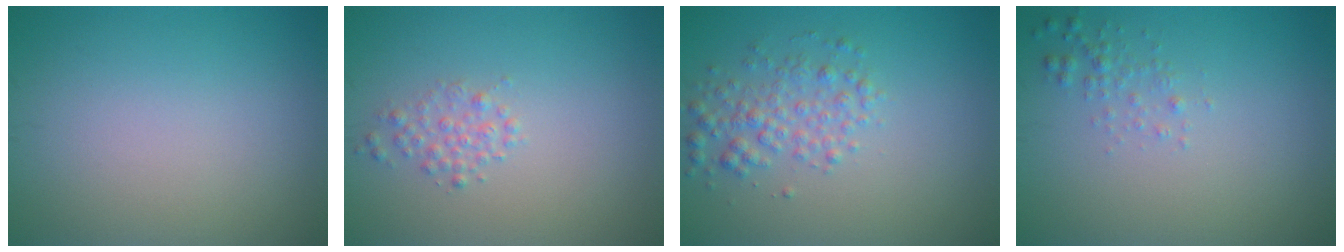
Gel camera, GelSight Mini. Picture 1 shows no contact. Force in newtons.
{"total": 1.5, "press": 1.5, "slide": 0.1}
{"total": 2.8, "press": 2.8, "slide": 0.1}
{"total": 1.1, "press": 1.1, "slide": 0.1}